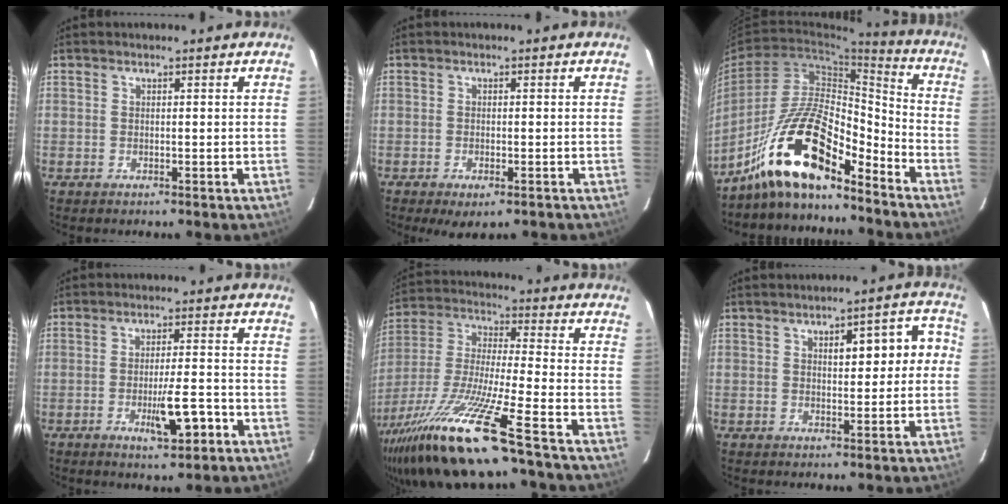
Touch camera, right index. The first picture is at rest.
{"total": 3.7, "force": [-2.5, 1.2, 2.5], "torque": [-0.034, -0.006, -0.032]}
{"total": 14.8, "force": [-11.0, 3.8, 9.1], "torque": [-0.169, 0.024, -0.199]}
{"total": 6.2, "force": [-2.6, 0.9, 5.5], "torque": [-0.092, -0.005, -0.037]}
{"total": 20.3, "force": [-13.6, 0.0, 15.0], "torque": [-0.321, -0.051, -0.257]}
{"total": 7.1, "force": [1.4, 2.6, 6.4], "torque": [-0.075, 0.031, 0.018]}